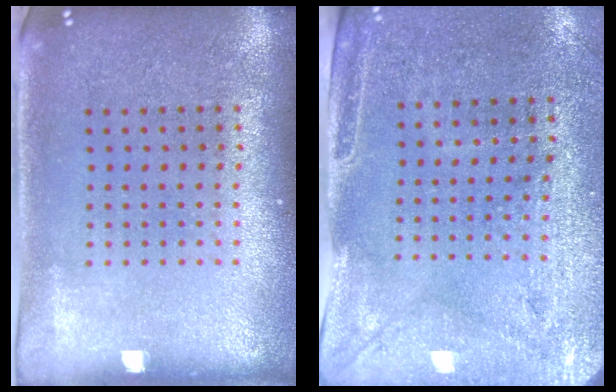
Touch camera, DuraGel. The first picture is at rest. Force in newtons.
{"total": 2.9, "press": 2.4, "slide": 1.5}